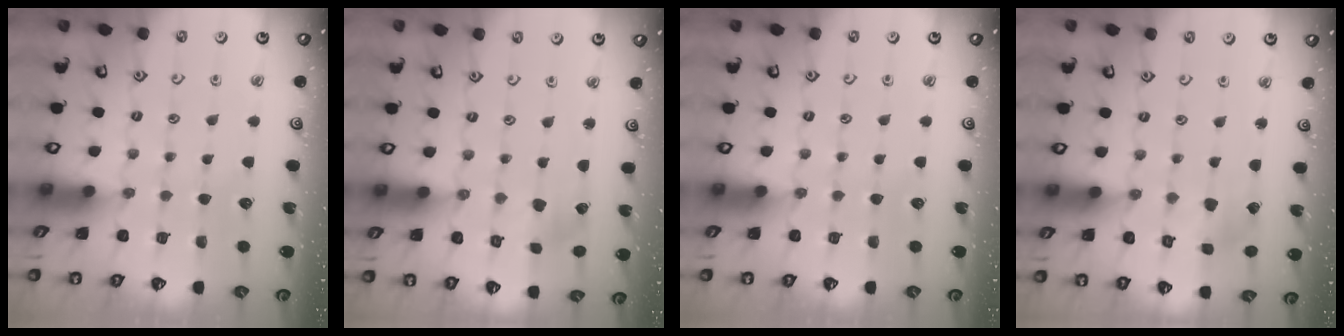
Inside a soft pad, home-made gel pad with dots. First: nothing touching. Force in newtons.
{"total": 1.7, "press": 1.7, "slide": 0.2}
{"total": 0.0}
{"total": 2.1, "press": 2.1, "slide": 0.3}